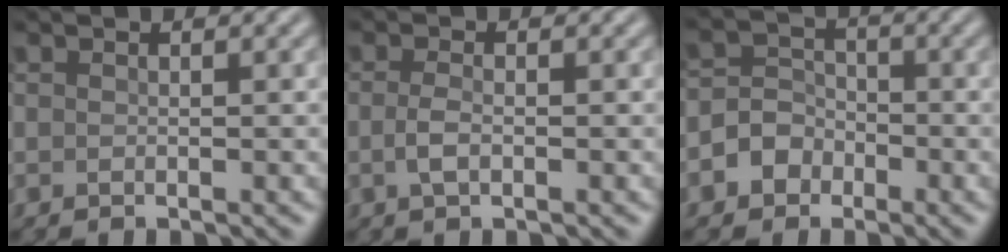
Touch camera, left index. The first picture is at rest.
{"total": 1.3, "force": [-0.1, 0.6, 1.2], "torque": [-0.029, 0.003, -0.006]}
{"total": 3.1, "force": [-1.3, 2.8, 0.6], "torque": [0.010, 0.013, -0.040]}